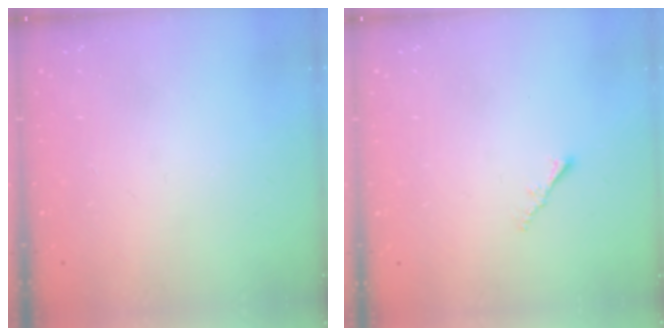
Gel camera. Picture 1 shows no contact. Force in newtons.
{"total": 1.2, "press": 1.1, "slide": 0.4}